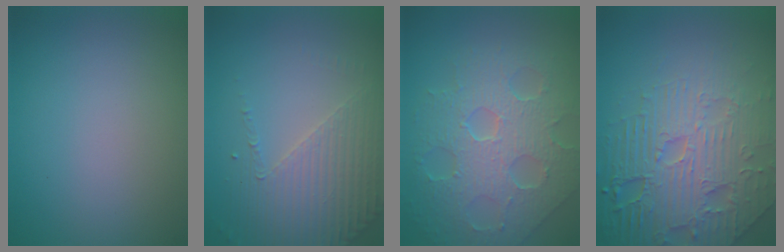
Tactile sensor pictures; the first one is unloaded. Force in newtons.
{"total": 4.3, "press": 3.3, "slide": 2.7}
{"total": 8.0, "press": 5.6, "slide": 5.7}
{"total": 8.4, "press": 6.4, "slide": 5.4}